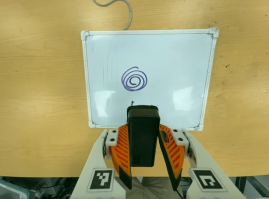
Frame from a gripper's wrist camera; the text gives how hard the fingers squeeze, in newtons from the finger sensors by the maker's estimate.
{"total": 4.3, "left": 3.2, "right": 5.3}